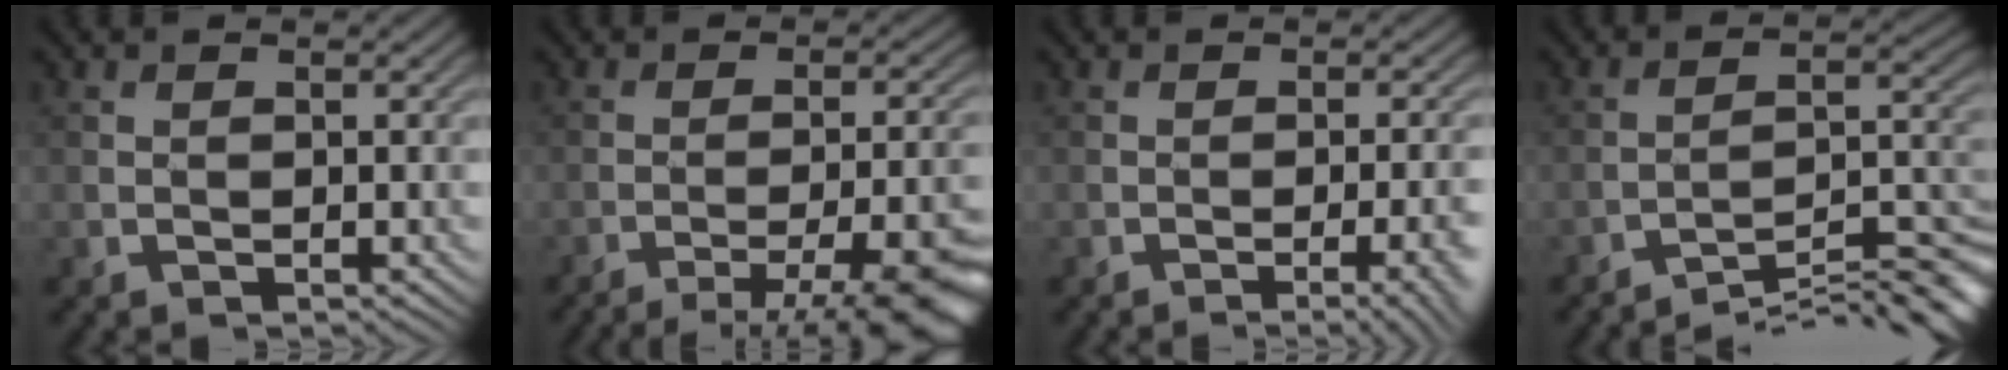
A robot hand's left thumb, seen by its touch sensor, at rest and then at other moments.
{"total": 11.8, "force": [-8.4, 2.2, 8.0], "torque": [-0.105, 0.002, -0.107]}
{"total": 5.0, "force": [-2.5, 1.1, 4.1], "torque": [-0.045, -0.001, -0.028]}
{"total": 10.2, "force": [-8.8, 0.8, 5.1], "torque": [-0.080, 0.015, -0.142]}